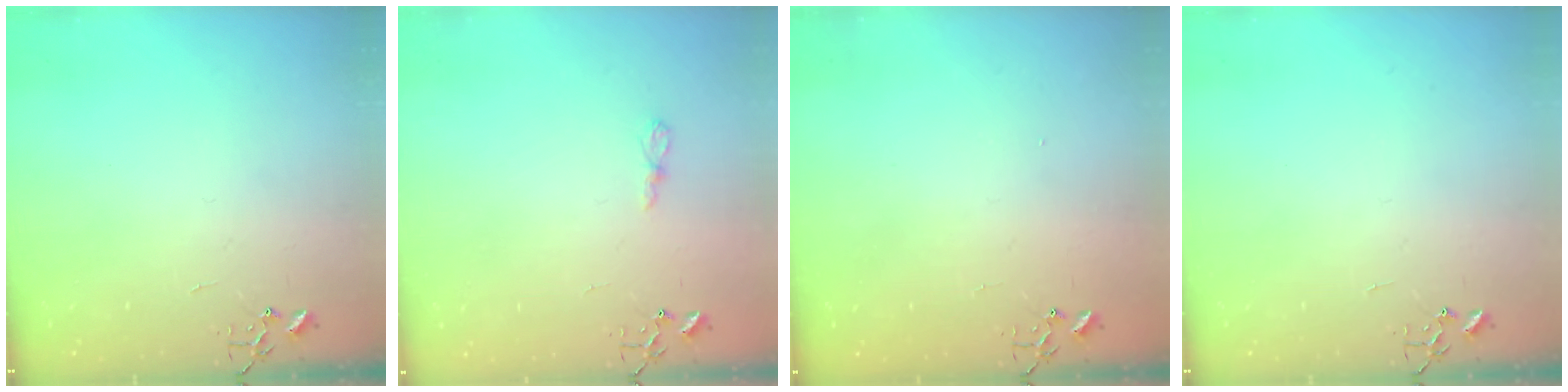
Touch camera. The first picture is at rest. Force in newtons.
{"total": 5.7, "press": 5.7, "slide": 0.3}
{"total": 1.3, "press": 1.2, "slide": 0.1}
{"total": 0.0}